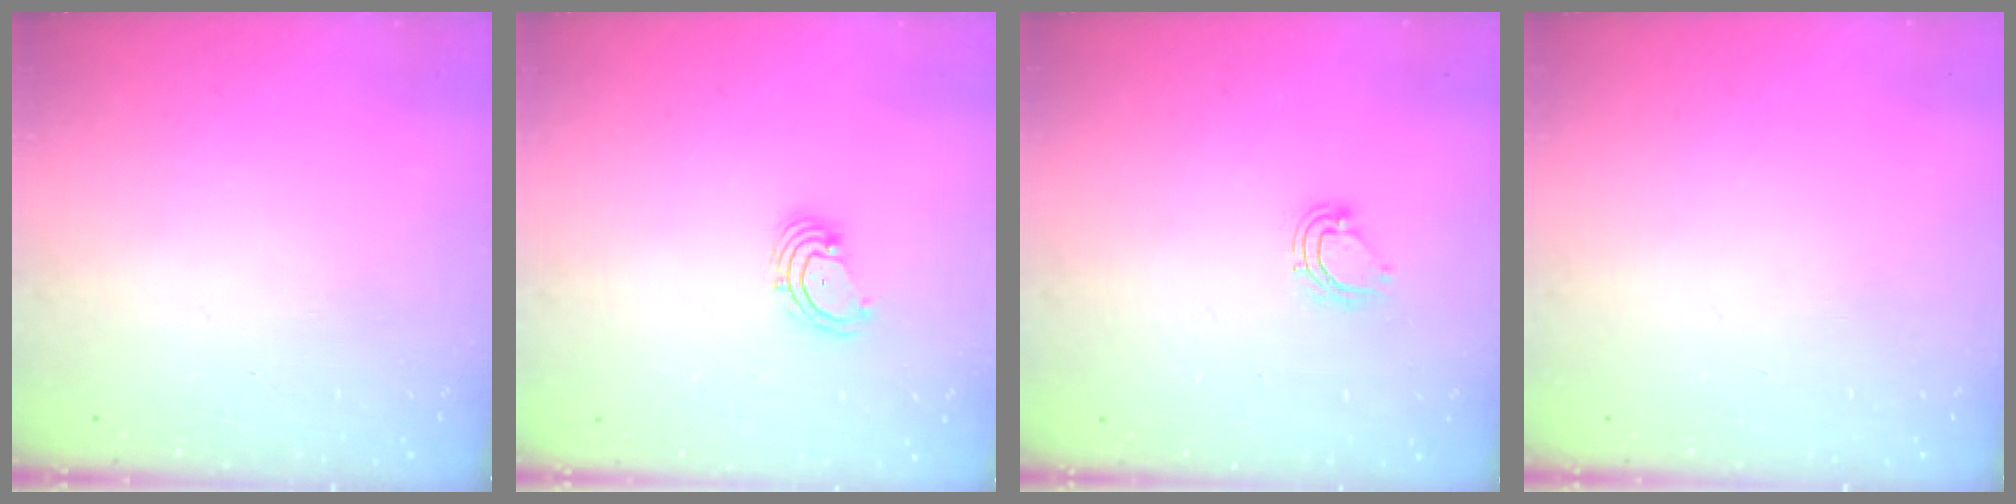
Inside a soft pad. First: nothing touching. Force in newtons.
{"total": 2.7, "press": 2.7, "slide": 0.6}
{"total": 6.3, "press": 6.3, "slide": 0.4}
{"total": 0.0}